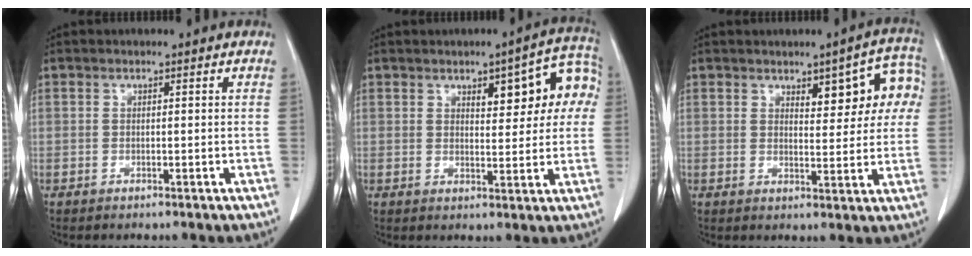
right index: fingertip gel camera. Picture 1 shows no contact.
{"total": 11.6, "force": [3.4, 4.3, 10.3], "torque": [-0.127, 0.031, 0.046]}
{"total": 9.6, "force": [3.3, 3.7, 8.2], "torque": [-0.097, 0.025, 0.046]}